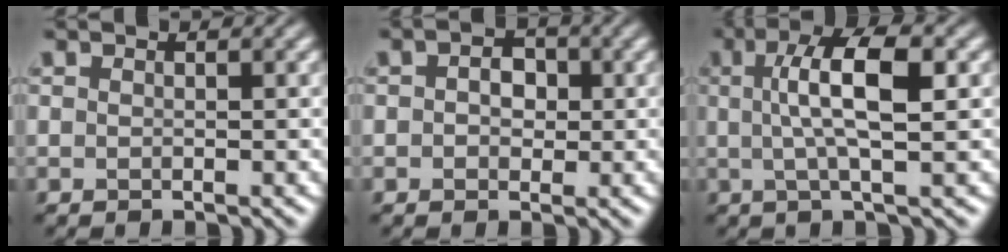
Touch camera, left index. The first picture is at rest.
{"total": 2.7, "force": [0.4, 2.0, 1.8], "torque": [-0.020, 0.004, -0.007]}
{"total": 6.1, "force": [1.0, 1.5, 5.8], "torque": [-0.097, 0.010, 0.015]}